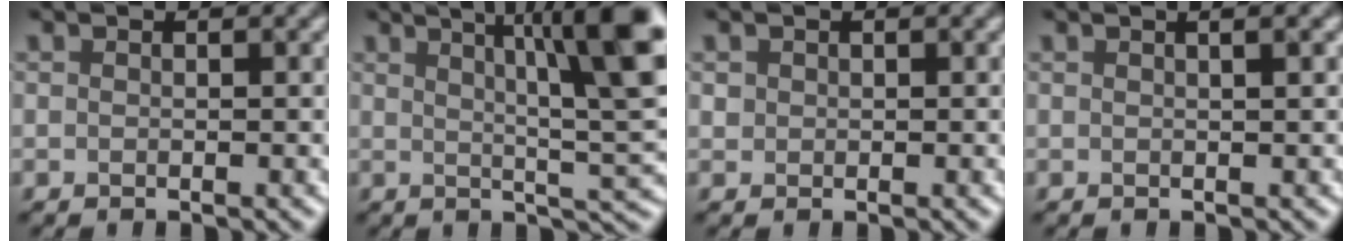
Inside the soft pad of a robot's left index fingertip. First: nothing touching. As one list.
[{"total": 11.9, "force": [4.2, 3.1, 10.7], "torque": [-0.123, 0.015, 0.063]}, {"total": 0.6, "force": [0.1, 0.6, -0.1], "torque": [0.001, 0.001, 0.010]}, {"total": 3.9, "force": [1.8, 2.0, 2.9], "torque": [0.001, 0.034, -0.004]}]